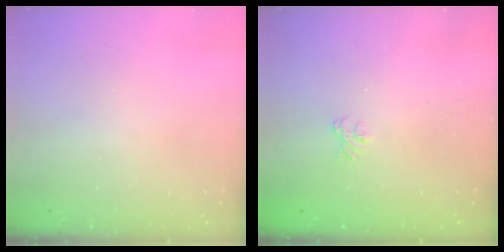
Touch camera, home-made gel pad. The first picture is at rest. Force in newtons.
{"total": 1.8, "press": 1.4, "slide": 1.1}